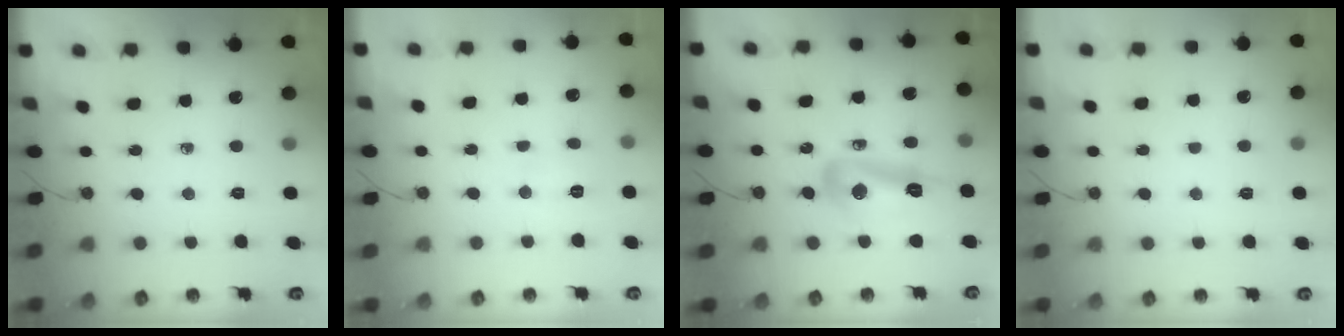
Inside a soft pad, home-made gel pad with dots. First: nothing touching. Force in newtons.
{"total": 4.2, "press": 4.2, "slide": 0.4}
{"total": 13.5, "press": 13.3, "slide": 2.1}
{"total": 1.1, "press": 1.1, "slide": 0.1}